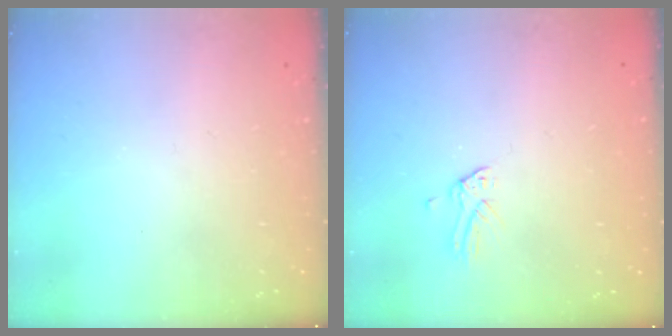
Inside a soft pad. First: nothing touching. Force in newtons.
{"total": 0.0}